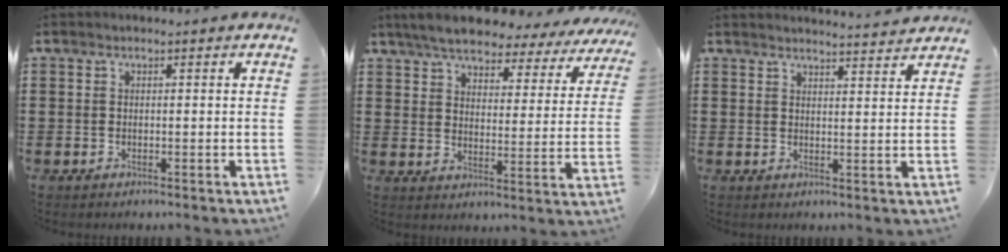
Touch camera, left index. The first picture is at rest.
{"total": 6.1, "force": [5.8, 1.1, 1.7], "torque": [-0.063, -0.031, 0.100]}
{"total": 2.8, "force": [2.8, -0.4, -0.1], "torque": [-0.008, -0.015, 0.050]}